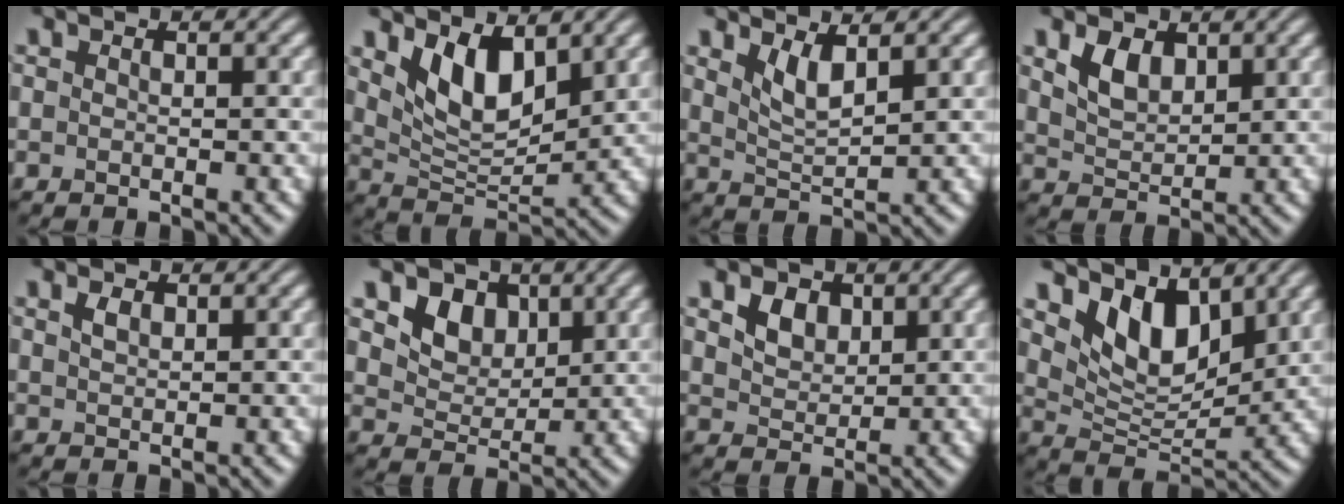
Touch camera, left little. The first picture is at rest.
{"total": 5.9, "force": [2.8, 2.9, 4.3], "torque": [-0.086, -0.015, 0.052]}
{"total": 2.6, "force": [1.6, 0.7, 1.9], "torque": [-0.040, -0.011, 0.036]}
{"total": 3.0, "force": [1.6, 1.8, 1.8], "torque": [-0.042, -0.003, 0.036]}
{"total": 1.2, "force": [0.7, 0.6, 0.7], "torque": [-0.016, 0.002, 0.015]}
{"total": 5.8, "force": [2.9, 4.3, 2.7], "torque": [-0.068, -0.006, 0.061]}
{"total": 2.9, "force": [1.4, 2.1, 1.5], "torque": [-0.035, -0.005, 0.020]}
{"total": 6.2, "force": [3.9, 3.2, 3.6], "torque": [-0.073, -0.015, 0.066]}